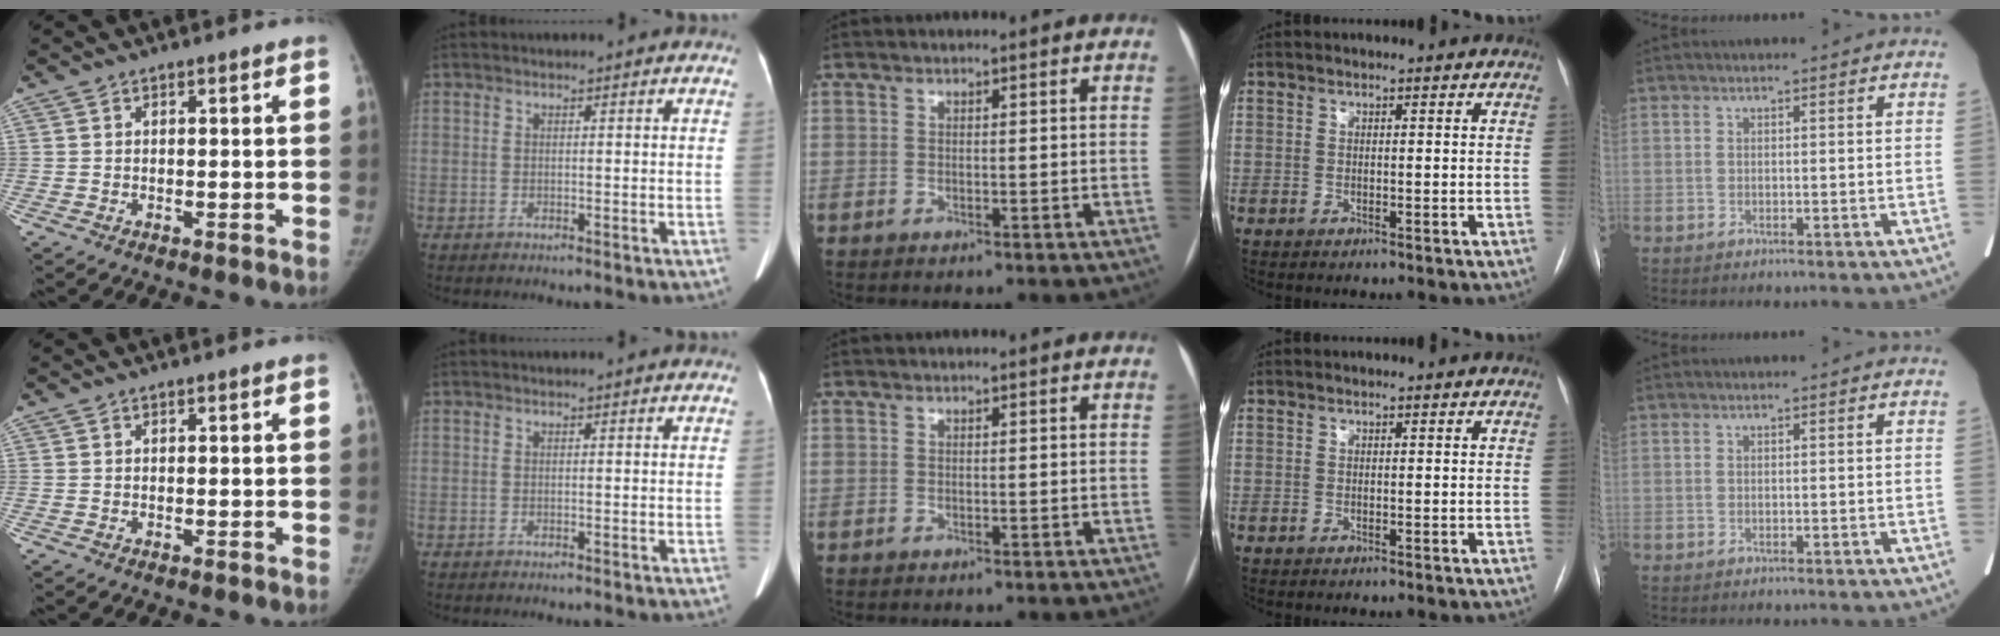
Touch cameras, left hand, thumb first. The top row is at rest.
{}